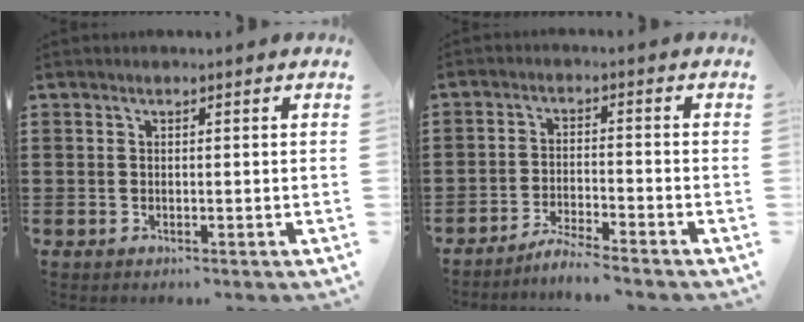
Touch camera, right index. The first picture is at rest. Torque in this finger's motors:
{"motor_torque": [-0.58, 0.39, 0.20, 0.05]}